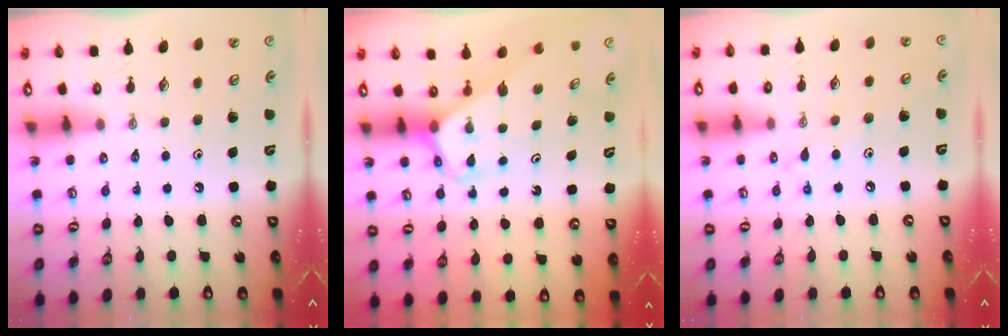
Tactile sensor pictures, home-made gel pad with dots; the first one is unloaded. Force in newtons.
{"total": 3.3, "press": 3.3, "slide": 0.2}
{"total": 7.0, "press": 7.0, "slide": 0.4}